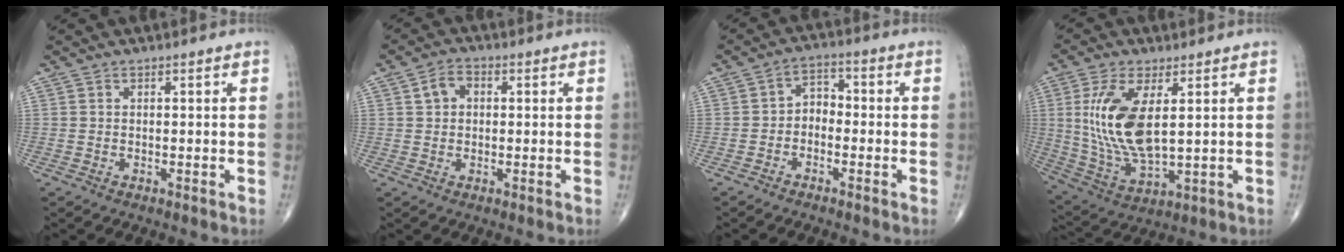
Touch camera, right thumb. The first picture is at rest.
{"total": 3.9, "force": [0.8, 3.0, 2.4], "torque": [-0.037, 0.012, 0.009]}
{"total": 4.3, "force": [-1.2, 3.1, 2.7], "torque": [-0.026, 0.027, -0.035]}
{"total": 15.0, "force": [3.0, 6.6, 13.2], "torque": [-0.272, -0.020, 0.071]}